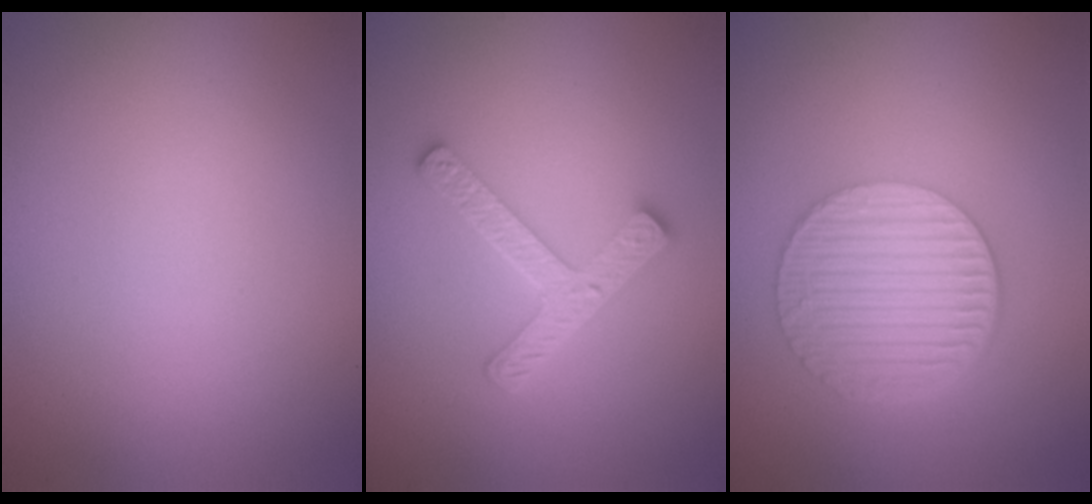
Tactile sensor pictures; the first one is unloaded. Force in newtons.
{"total": 4.5, "press": 3.3, "slide": 3.0}
{"total": 6.5, "press": 4.4, "slide": 4.8}